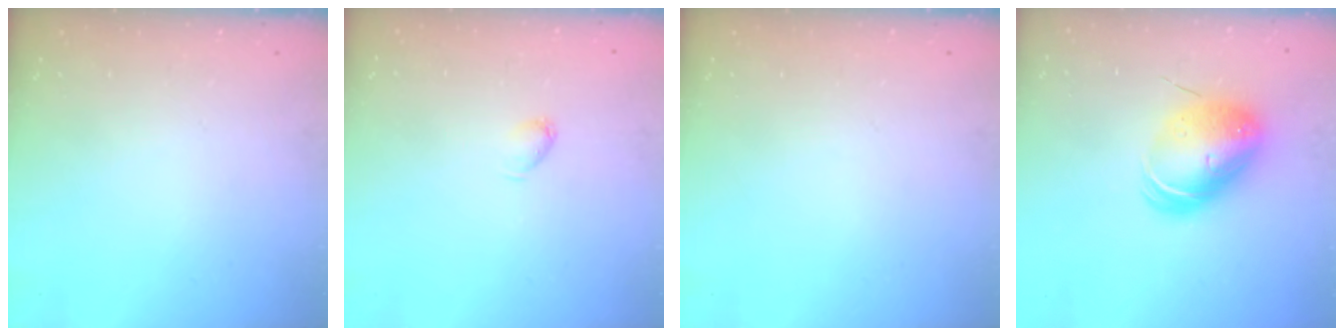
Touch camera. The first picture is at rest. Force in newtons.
{"total": 2.5, "press": 2.4, "slide": 0.4}
{"total": 0.0}
{"total": 10.7, "press": 10.4, "slide": 2.1}